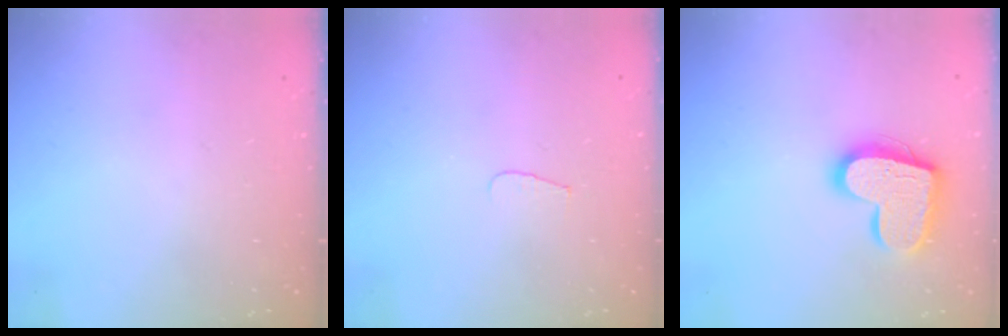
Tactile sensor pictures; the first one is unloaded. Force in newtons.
{"total": 3.4, "press": 3.4, "slide": 0.3}
{"total": 16.7, "press": 16.7, "slide": 1.1}